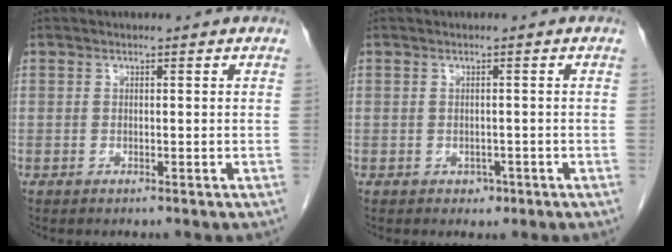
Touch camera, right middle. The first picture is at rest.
{"total": 1.3, "force": [-0.6, 1.1, 0.5], "torque": [-0.005, 0.004, -0.005]}